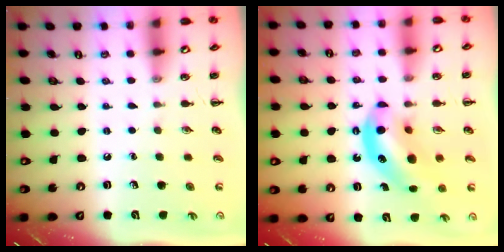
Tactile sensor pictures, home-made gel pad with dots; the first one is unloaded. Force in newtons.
{"total": 11.3, "press": 11.0, "slide": 2.8}